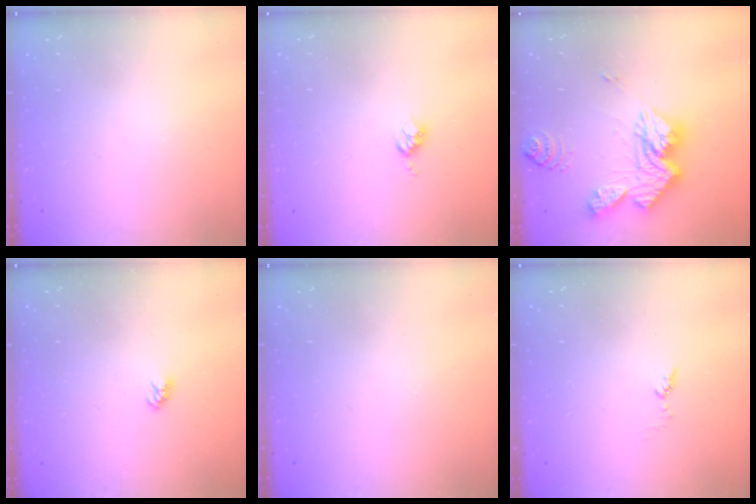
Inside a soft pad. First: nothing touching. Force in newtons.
{"total": 3.4, "press": 3.4, "slide": 0.4}
{"total": 19.3, "press": 19.1, "slide": 2.0}
{"total": 3.2, "press": 3.1, "slide": 0.3}
{"total": 0.0}
{"total": 3.7, "press": 3.6, "slide": 0.4}